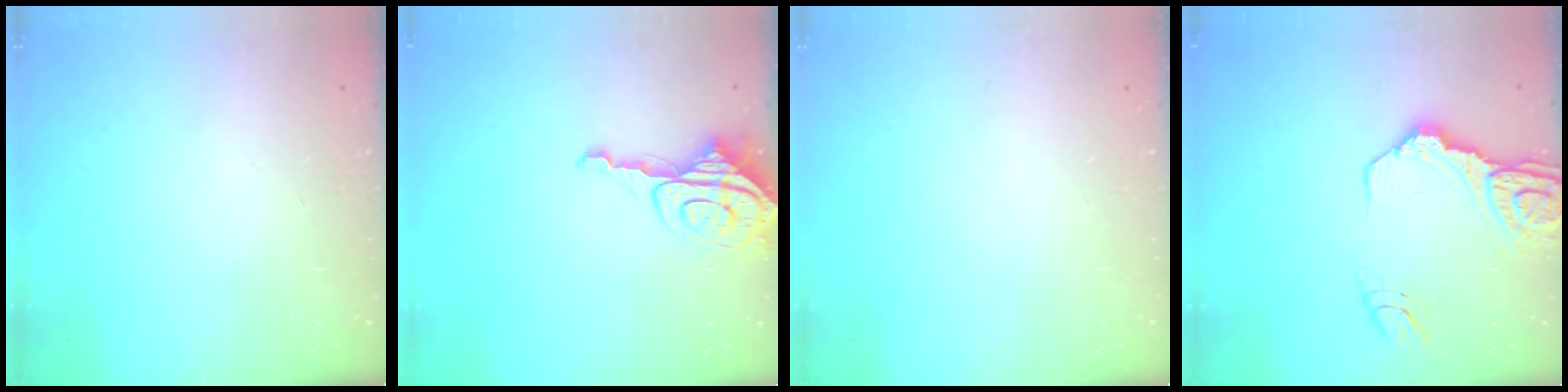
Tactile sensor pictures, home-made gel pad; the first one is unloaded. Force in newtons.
{"total": 7.7, "press": 7.6, "slide": 0.8}
{"total": 0.0}
{"total": 14.3, "press": 14.2, "slide": 1.7}